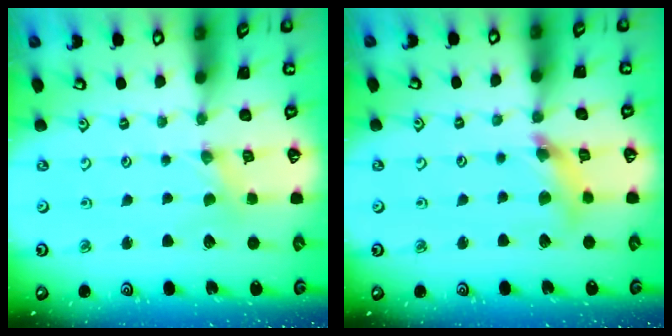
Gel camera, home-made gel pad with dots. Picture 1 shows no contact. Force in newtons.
{"total": 9.9, "press": 9.8, "slide": 1.1}